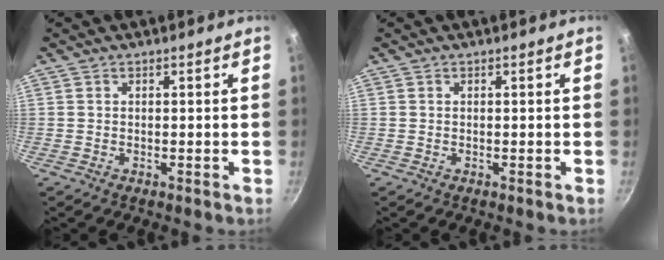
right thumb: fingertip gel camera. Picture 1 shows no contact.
{"total": 0.0}